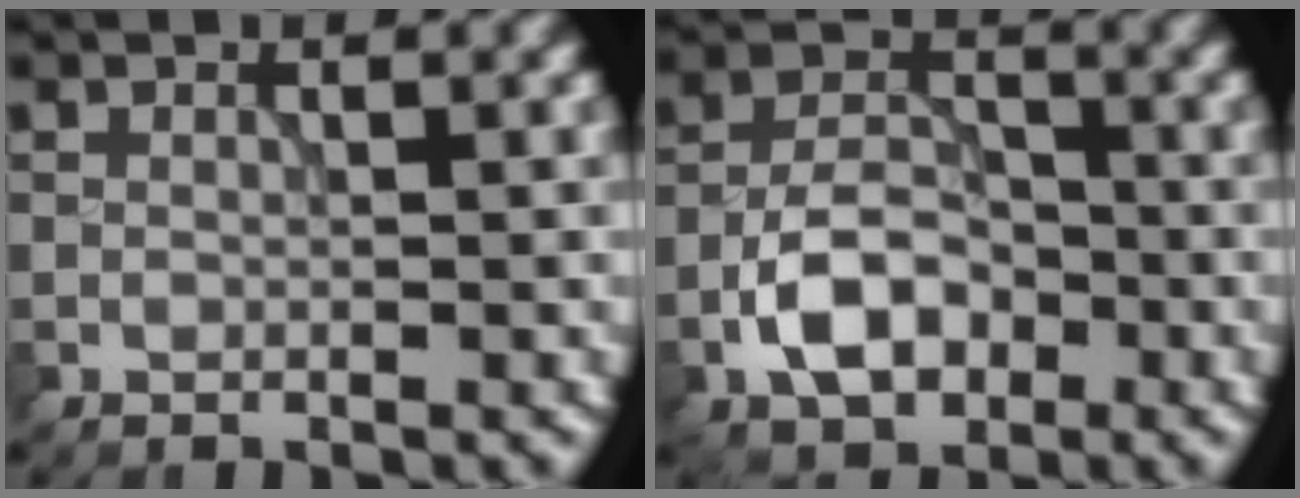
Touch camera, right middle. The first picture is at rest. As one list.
[{"total": 5.6, "force": [-2.4, 3.3, 3.8], "torque": [-0.064, 0.006, -0.048]}]